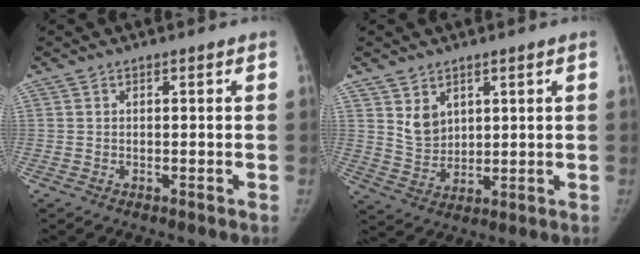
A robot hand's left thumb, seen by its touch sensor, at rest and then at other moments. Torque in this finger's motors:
{"motor_torque": [0.21, 0.23, 0.02, -0.04, 0.00]}